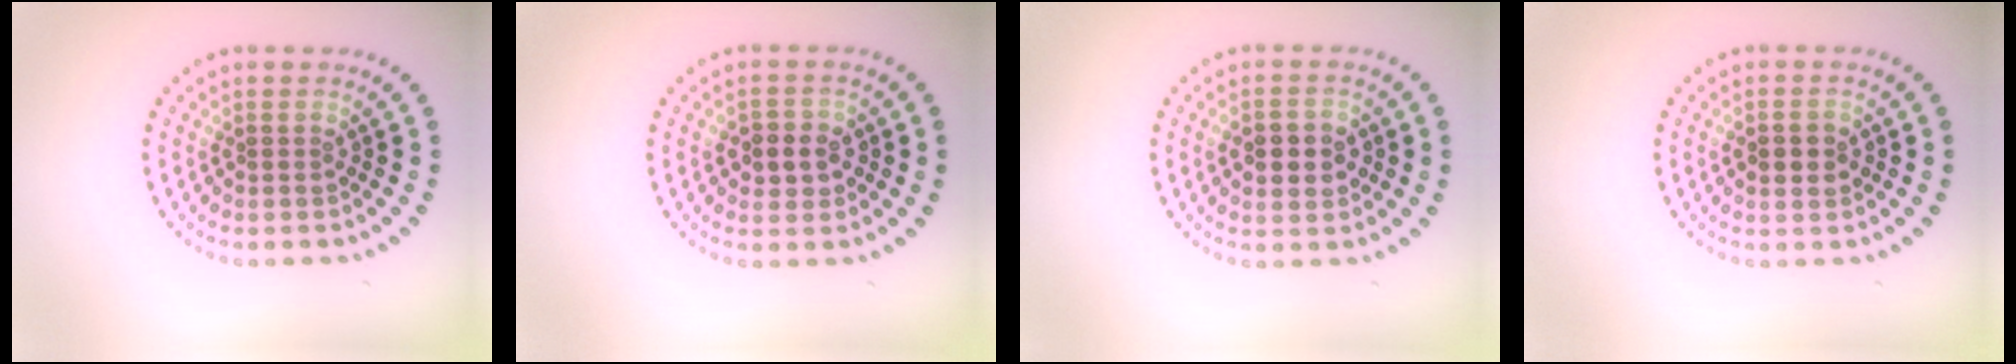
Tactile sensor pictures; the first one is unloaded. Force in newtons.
{"total": 2.9, "press": 2.8, "slide": 0.7}
{"total": 3.1, "press": 3.1, "slide": 0.2}
{"total": 2.7, "press": 2.7, "slide": 0.1}